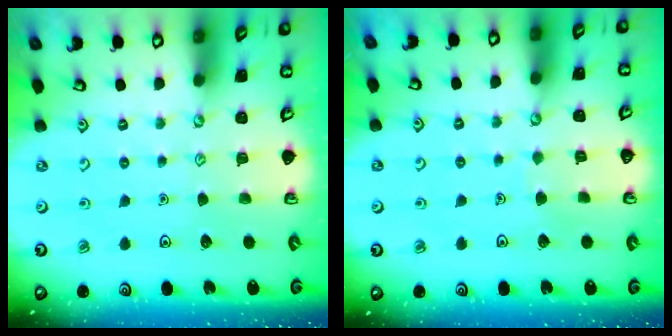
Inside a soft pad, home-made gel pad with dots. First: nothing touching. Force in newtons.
{"total": 3.0, "press": 3.0, "slide": 0.2}